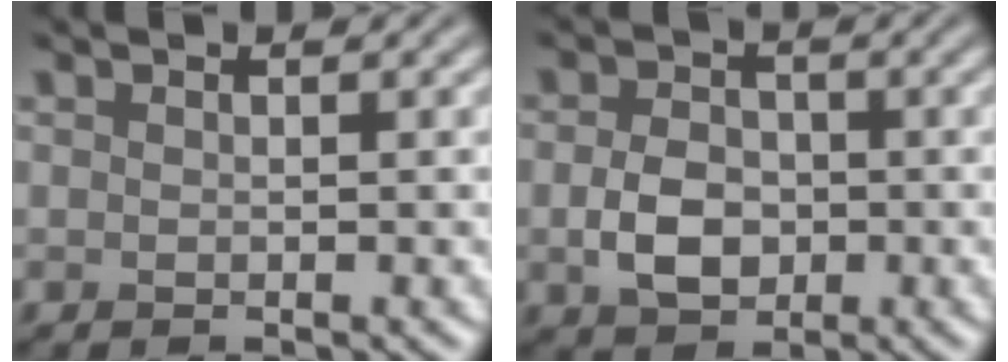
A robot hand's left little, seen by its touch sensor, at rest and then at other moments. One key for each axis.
{"total": 4.0, "fx": -0.8, "fy": 3.0, "fz": 2.6, "tx": -0.051, "ty": -0.002, "tz": -0.018}